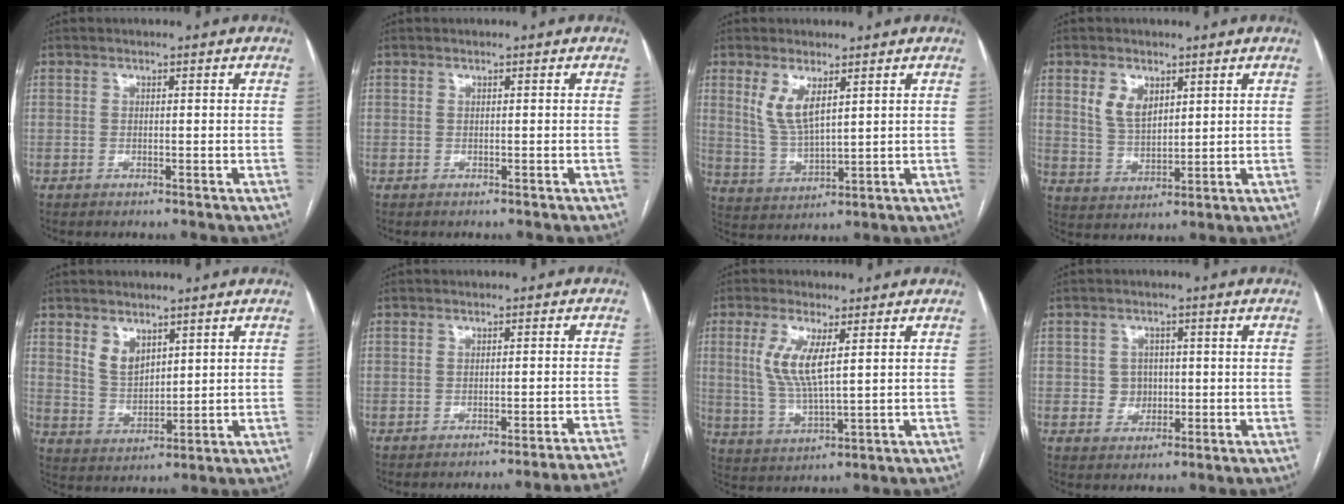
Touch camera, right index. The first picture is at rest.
{"total": 0.0}
{"total": 6.1, "force": [3.0, 1.9, 5.0], "torque": [-0.107, -0.008, 0.070]}
{"total": 5.8, "force": [2.8, 3.4, 3.7], "torque": [-0.076, 0.004, 0.062]}
{"total": 4.8, "force": [3.0, 2.8, 2.6], "torque": [-0.054, -0.003, 0.069]}
{"total": 14.8, "force": [-14.1, -2.9, 3.4], "torque": [0.013, -0.018, -0.159]}
{"total": 7.6, "force": [2.2, 1.6, 7.0], "torque": [-0.156, -0.004, 0.049]}
{"total": 3.2, "force": [-0.1, 3.1, 0.8], "torque": [-0.004, 0.007, 0.002]}